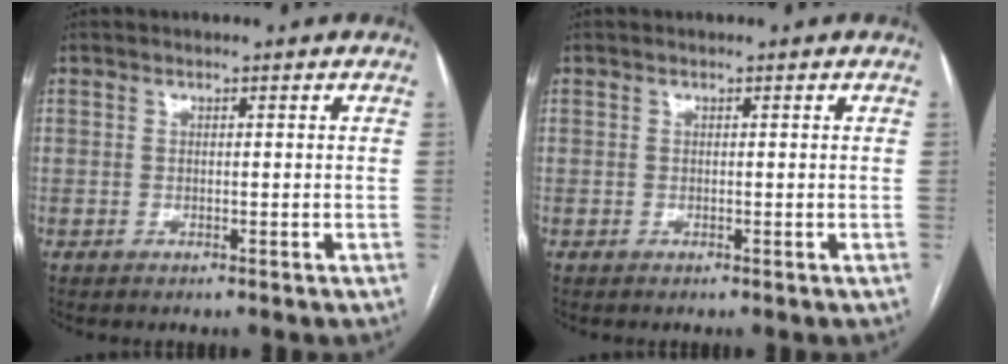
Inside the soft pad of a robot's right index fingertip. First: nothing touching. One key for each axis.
{"total": 0.0}